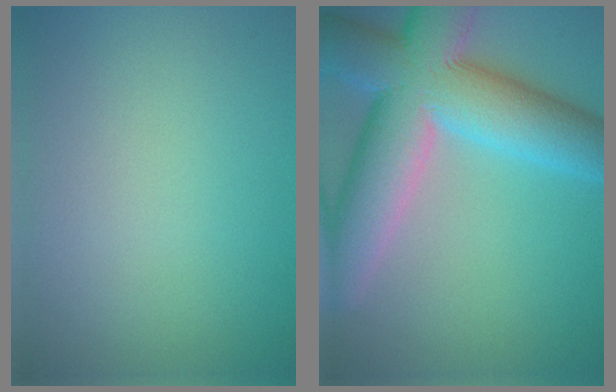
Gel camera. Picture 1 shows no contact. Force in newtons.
{"total": 13.3, "press": 13.3, "slide": 1.1}